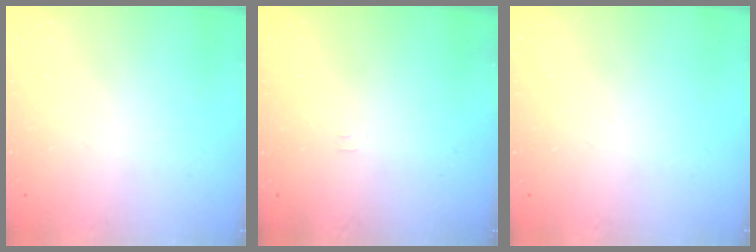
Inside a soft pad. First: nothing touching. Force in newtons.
{"total": 3.4, "press": 3.3, "slide": 0.4}
{"total": 0.0}